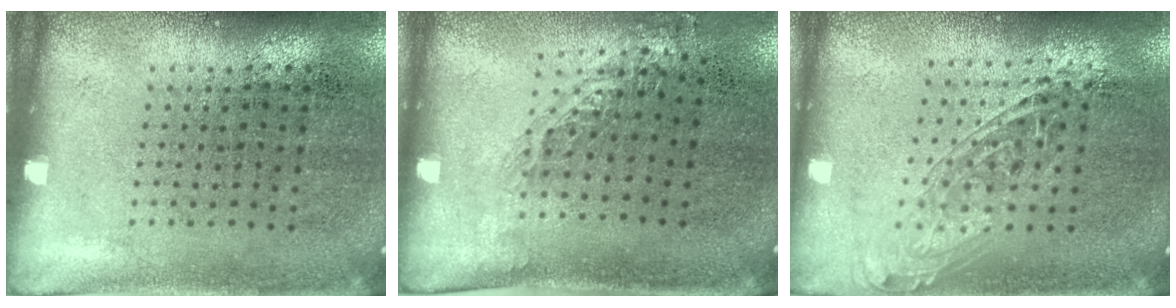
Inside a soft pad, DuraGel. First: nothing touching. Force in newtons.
{"total": 0.8, "press": 0.8, "slide": 0.3}
{"total": 1.6, "press": 1.3, "slide": 0.9}